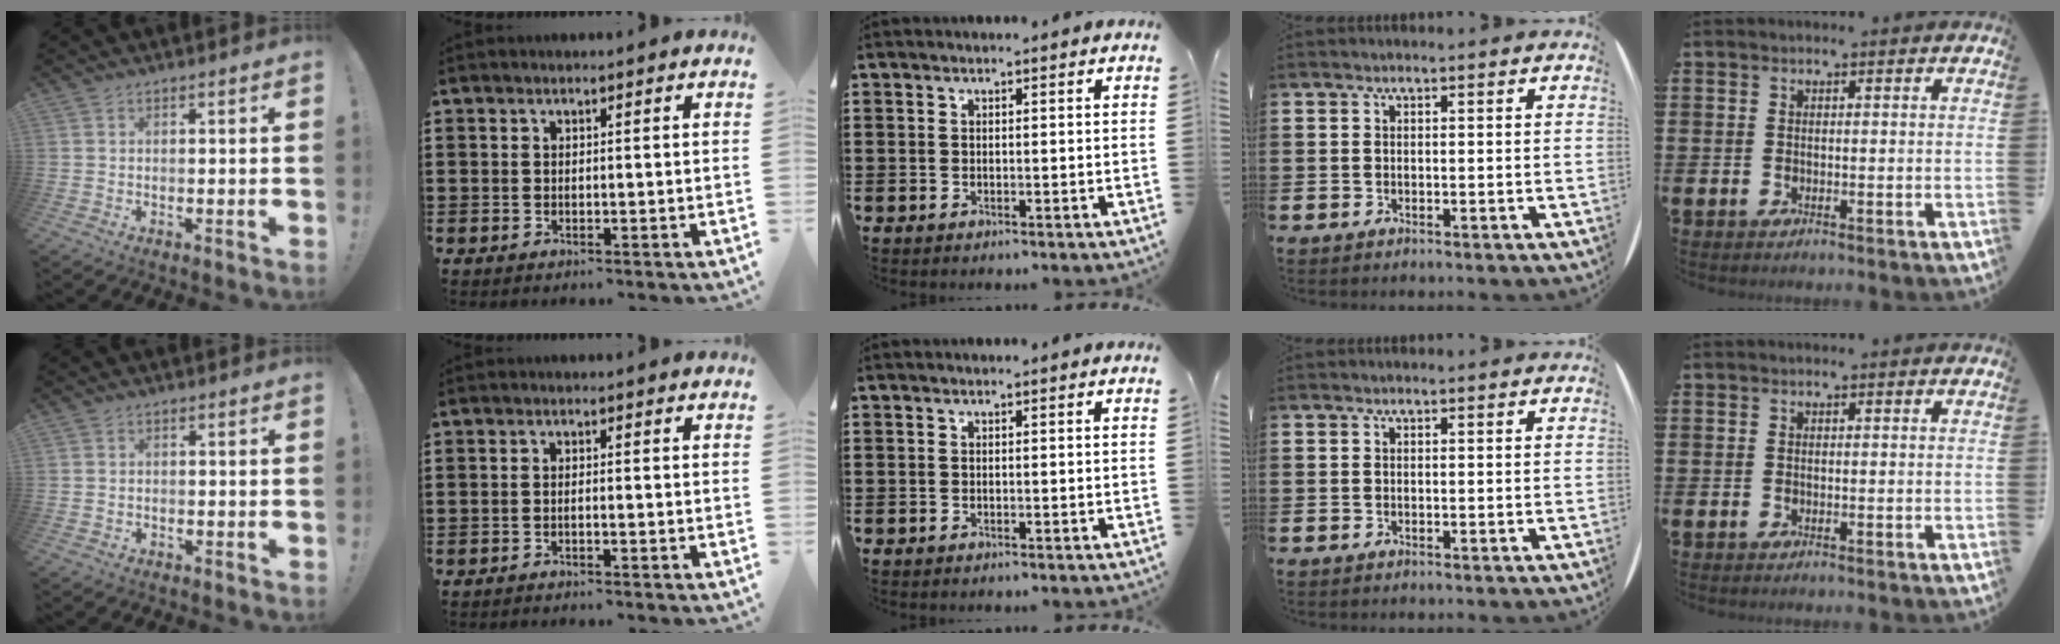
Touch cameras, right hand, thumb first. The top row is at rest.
{"thumb": {"total": 1.0, "force": [-0.7, 0.7, 0.3], "torque": [-0.011, 0.005, -0.012]}, "index": {"total": 1.2, "force": [-1.1, -0.2, 0.5], "torque": [-0.010, -0.004, -0.021]}}